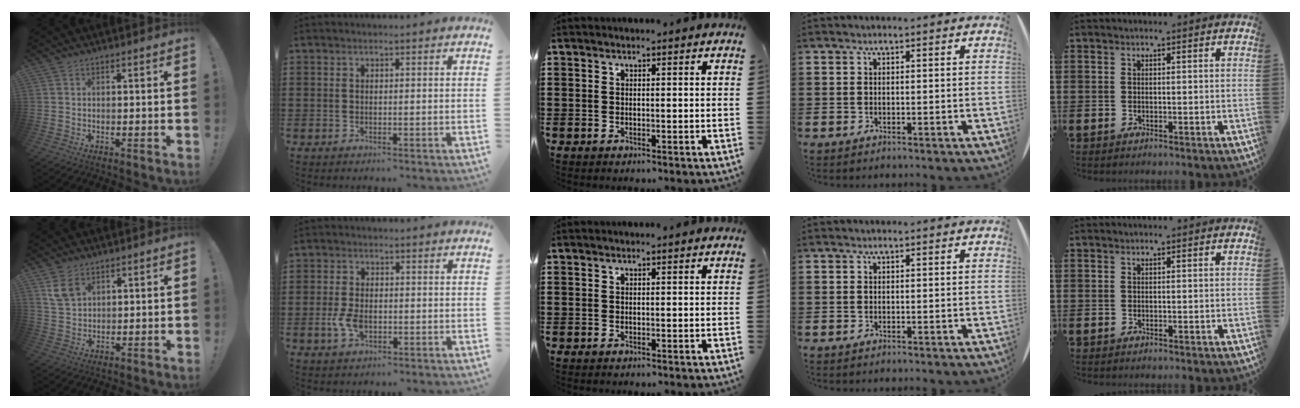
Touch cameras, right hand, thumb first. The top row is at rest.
{"thumb": {"total": 6.1, "force": [3.7, 3.8, 3.1], "torque": [-0.047, -0.014, 0.072]}, "index": {"total": 4.0, "force": [-1.0, 2.3, 3.2], "torque": [-0.077, -0.006, -0.020]}}